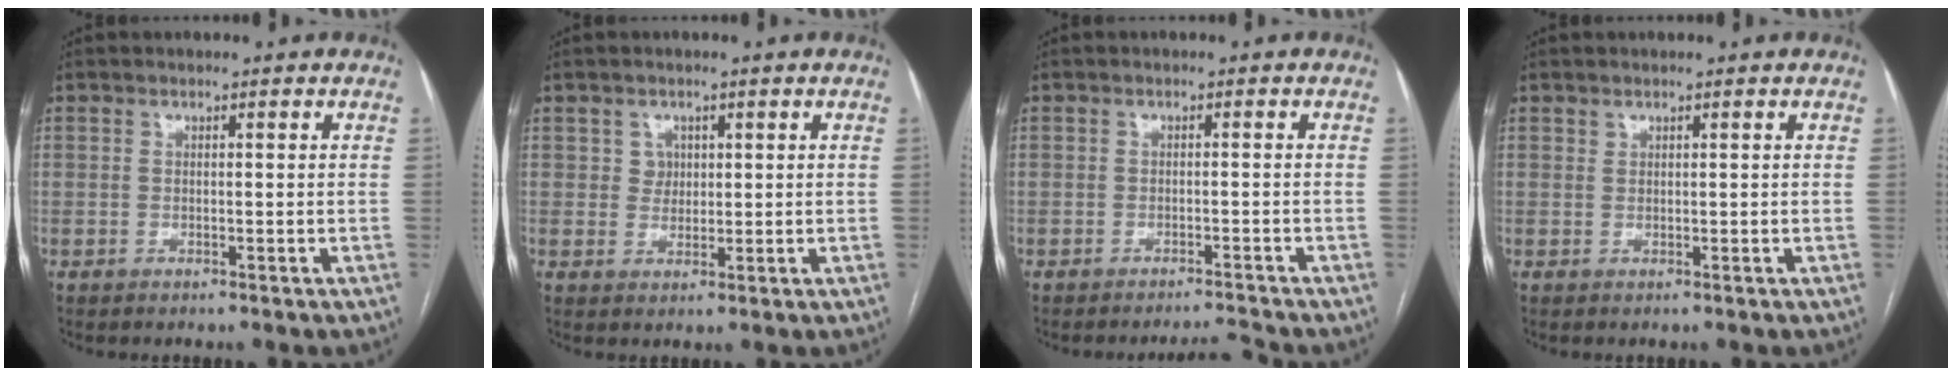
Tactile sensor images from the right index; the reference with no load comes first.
{"total": 2.3, "force": [0.8, 2.0, 0.5], "torque": [-0.004, -0.001, 0.012]}
{"total": 2.5, "force": [-2.3, -1.0, -0.4], "torque": [0.005, -0.009, -0.030]}
{"total": 0.6, "force": [0.5, 0.3, 0.0], "torque": [0.003, -0.003, 0.006]}